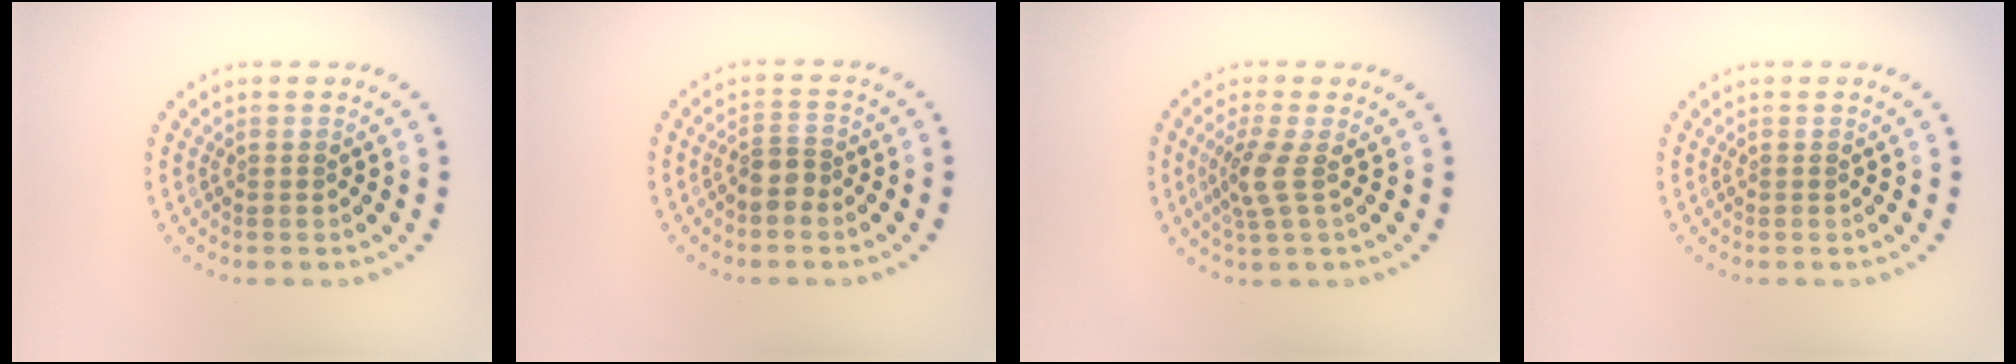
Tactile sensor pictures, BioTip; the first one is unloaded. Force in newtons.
{"total": 2.0, "press": 1.7, "slide": 1.2}
{"total": 2.2, "press": 1.8, "slide": 1.4}
{"total": 0.0}